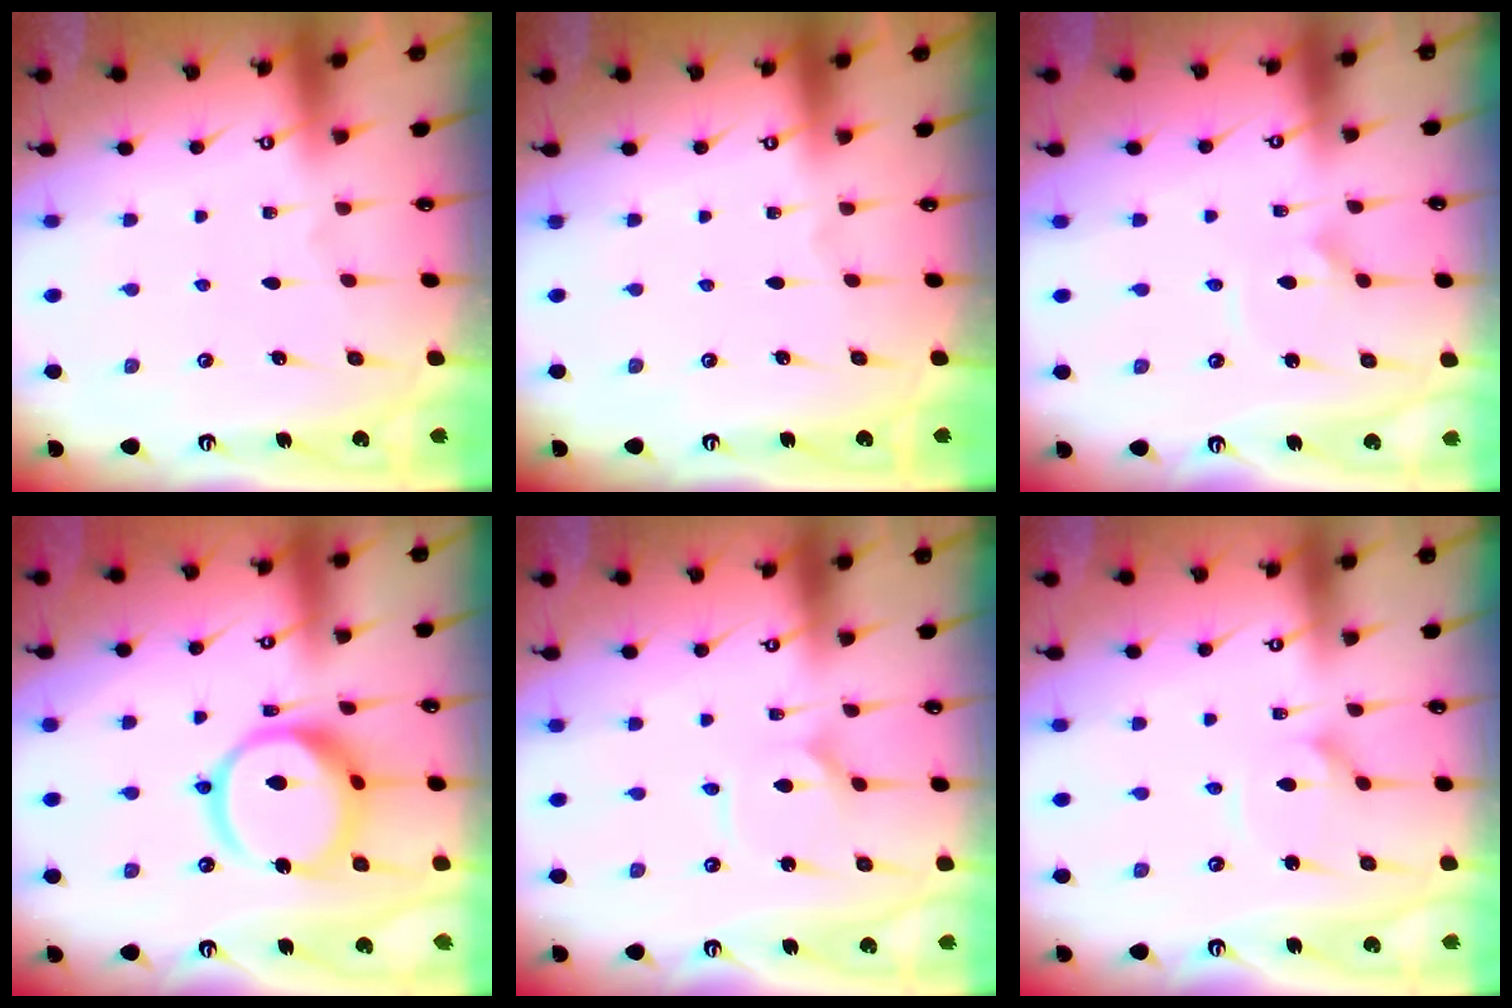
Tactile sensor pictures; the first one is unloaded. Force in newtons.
{"total": 0.0}
{"total": 2.4, "press": 2.4, "slide": 0.0}
{"total": 16.0, "press": 15.9, "slide": 1.9}
{"total": 2.4, "press": 2.4, "slide": 0.2}
{"total": 2.6, "press": 2.5, "slide": 0.3}